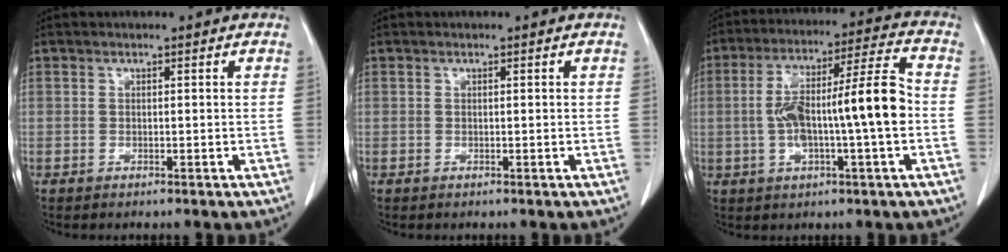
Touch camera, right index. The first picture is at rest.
{"total": 0.0}
{"total": 14.3, "force": [-1.2, 1.3, 14.1], "torque": [-0.245, 0.025, -0.021]}